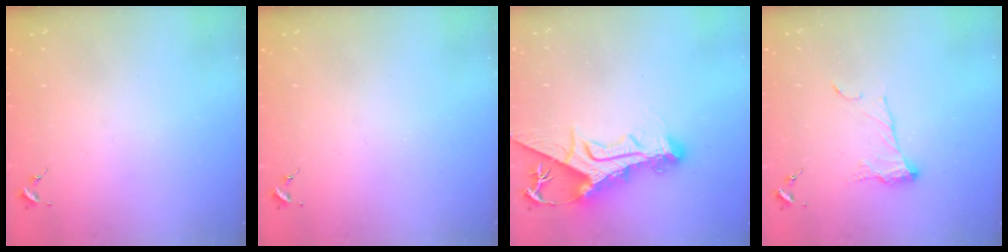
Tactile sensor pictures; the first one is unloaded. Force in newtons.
{"total": 0.0}
{"total": 14.5, "press": 14.4, "slide": 1.2}
{"total": 9.5, "press": 9.5, "slide": 0.3}